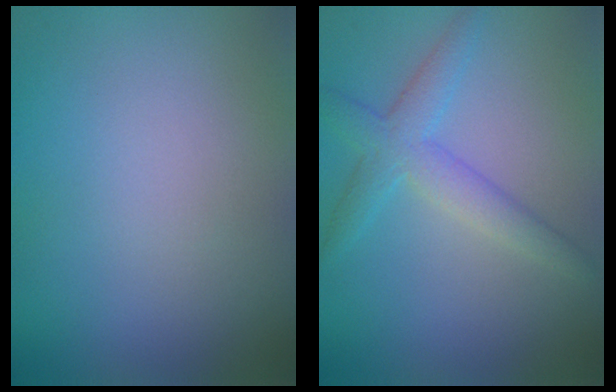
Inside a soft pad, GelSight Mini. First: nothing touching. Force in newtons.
{"total": 3.4, "press": 3.4, "slide": 0.1}